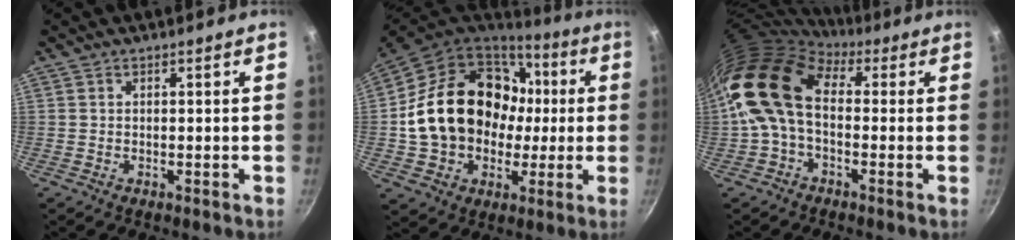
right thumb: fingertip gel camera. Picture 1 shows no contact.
{"total": 24.6, "force": [1.4, 19.4, 15.0], "torque": [-0.246, 0.048, 0.039]}
{"total": 14.7, "force": [0.9, 9.6, 11.0], "torque": [-0.202, 0.024, -0.004]}